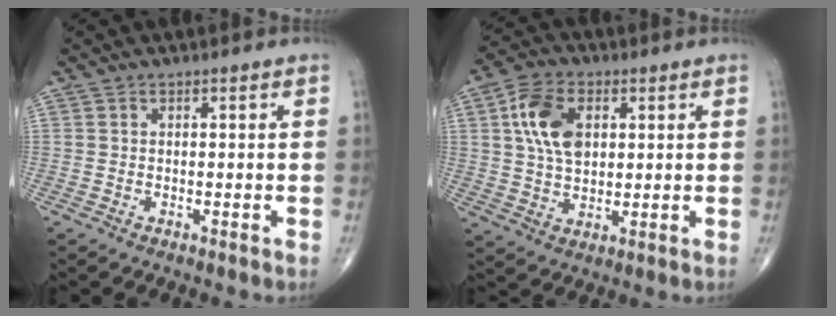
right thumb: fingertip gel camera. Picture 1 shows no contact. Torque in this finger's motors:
{"motor_torque": [1.48, 1.42, 0.96, 0.17, 0.11]}